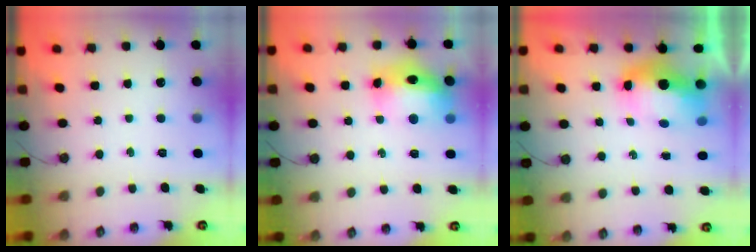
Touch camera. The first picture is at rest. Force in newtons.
{"total": 14.4, "press": 14.3, "slide": 1.3}
{"total": 8.6, "press": 8.5, "slide": 1.1}